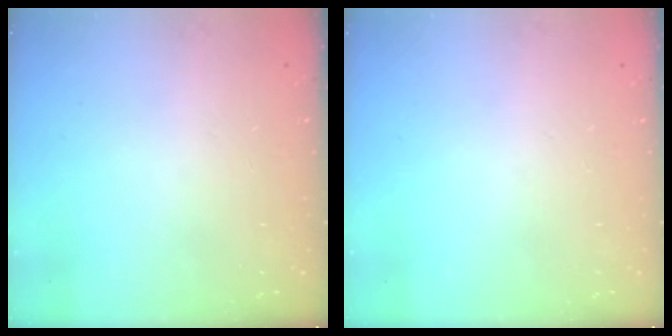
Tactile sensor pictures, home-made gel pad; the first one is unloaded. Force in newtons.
{"total": 0.0}